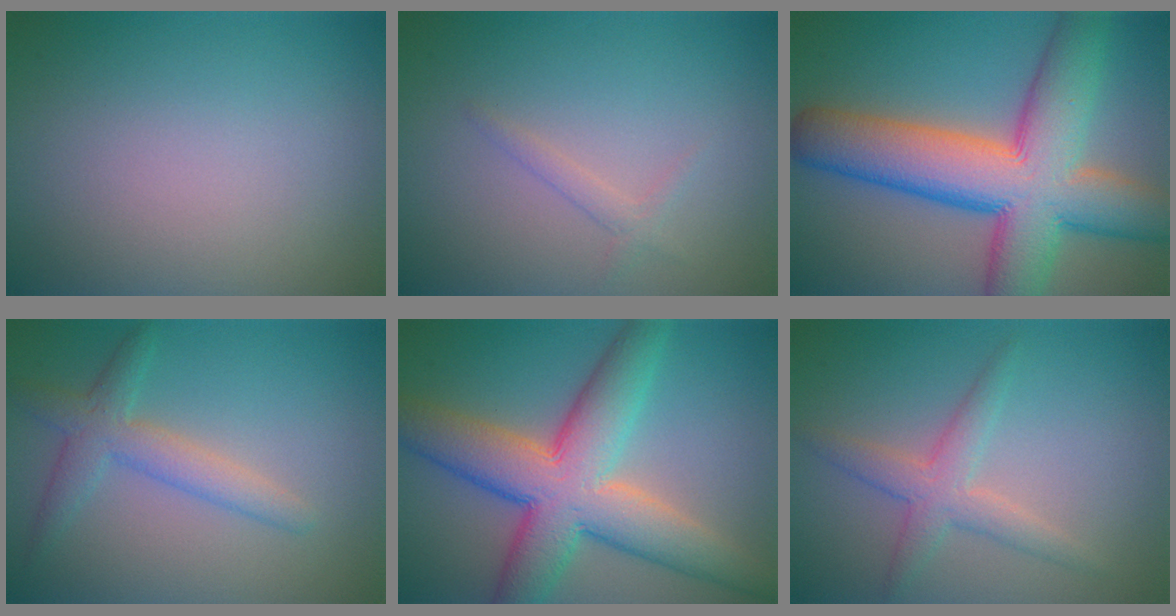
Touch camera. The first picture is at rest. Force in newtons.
{"total": 1.1, "press": 1.1, "slide": 0.1}
{"total": 12.6, "press": 12.6, "slide": 0.6}
{"total": 3.1, "press": 3.1, "slide": 0.2}
{"total": 9.9, "press": 9.9, "slide": 0.5}
{"total": 3.0, "press": 3.0, "slide": 0.1}